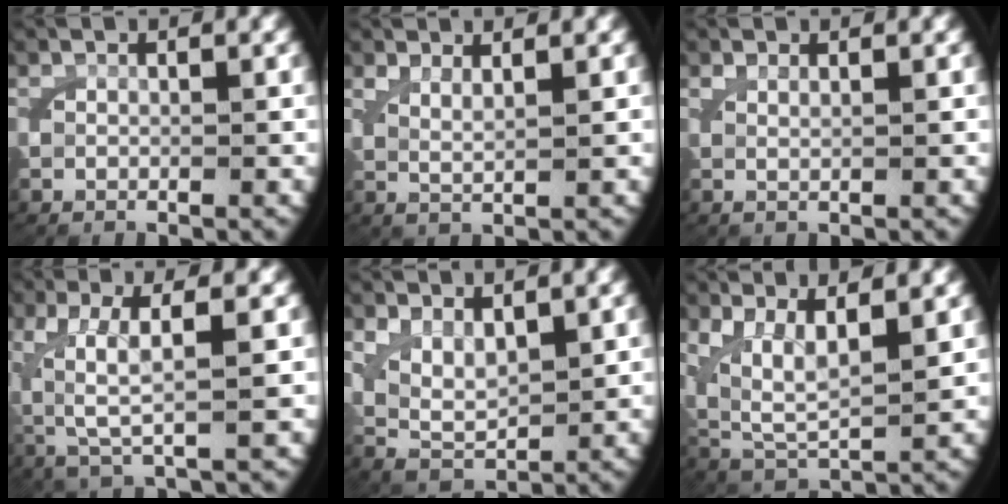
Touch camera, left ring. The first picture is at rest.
{"total": 2.0, "force": [1.2, 0.3, 1.6], "torque": [-0.036, -0.010, 0.030]}
{"total": 1.1, "force": [0.7, -0.2, 0.8], "torque": [-0.015, -0.004, 0.017]}
{"total": 5.0, "force": [0.7, 1.9, 4.5], "torque": [-0.101, -0.007, 0.024]}
{"total": 4.9, "force": [1.4, 3.7, 3.0], "torque": [-0.071, -0.018, 0.028]}
{"total": 6.4, "force": [1.9, 4.2, 4.5], "torque": [-0.123, -0.038, 0.055]}